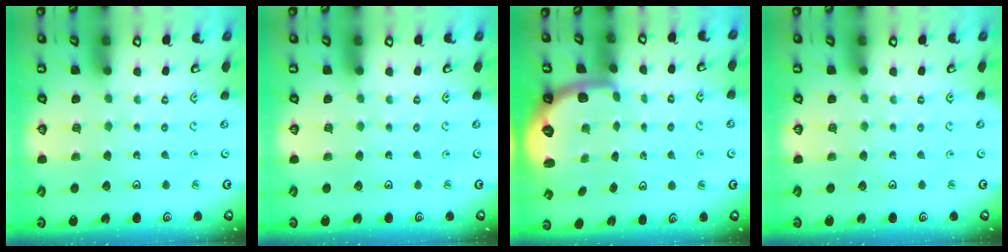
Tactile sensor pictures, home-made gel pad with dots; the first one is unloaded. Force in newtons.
{"total": 0.0}
{"total": 1.9, "press": 1.8, "slide": 0.4}
{"total": 0.0}